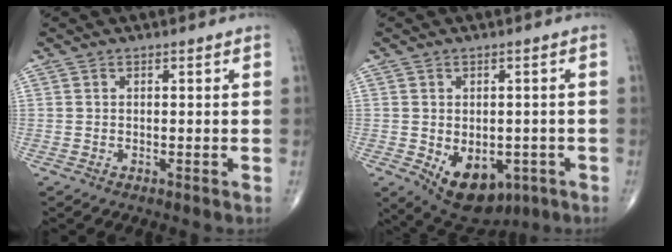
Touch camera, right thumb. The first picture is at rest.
{"total": 11.4, "force": [-4.1, 7.4, 7.7], "torque": [-0.085, 0.000, -0.040]}